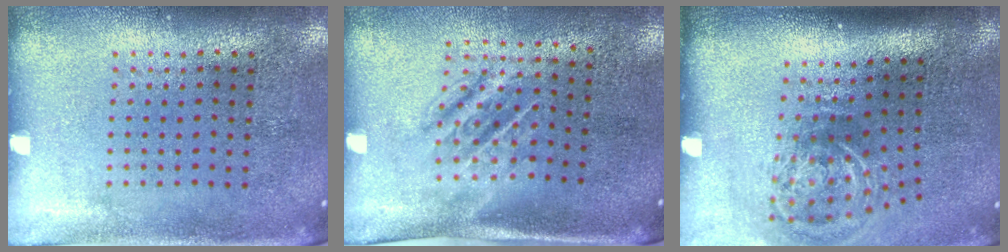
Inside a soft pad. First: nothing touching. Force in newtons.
{"total": 1.7, "press": 1.3, "slide": 1.1}
{"total": 2.1, "press": 1.3, "slide": 1.7}